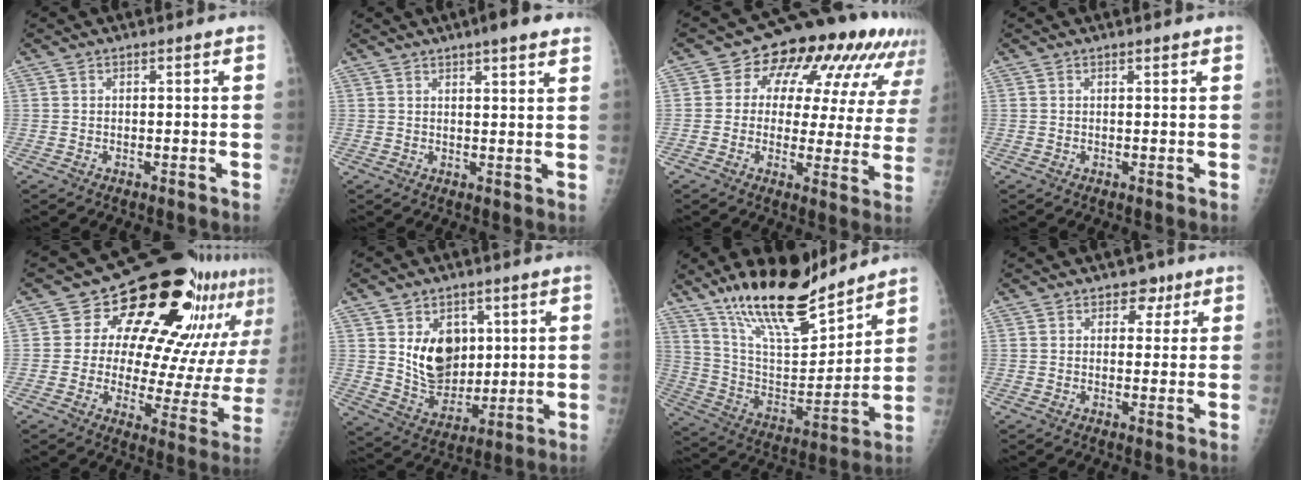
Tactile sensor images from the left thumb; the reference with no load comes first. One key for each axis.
{"total": 7.0, "fx": 4.9, "fy": 1.0, "fz": 4.8, "tx": -0.051, "ty": -0.007, "tz": 0.063}
{"total": 19.2, "fx": 8.8, "fy": 10.5, "fz": 13.4, "tx": -0.139, "ty": 0.006, "tz": 0.106}
{"total": 0.8, "fx": 0.7, "fy": 0.0, "fz": 0.5, "tx": -0.006, "ty": -0.001, "tz": 0.012}
{"total": 23.8, "fx": 15.0, "fy": 11.8, "fz": 14.3, "tx": -0.159, "ty": -0.065, "tz": 0.188}
{"total": 11.6, "fx": 3.3, "fy": 8.4, "fz": 7.2, "tx": -0.078, "ty": -0.029, "tz": 0.074}
{"total": 20.7, "fx": 16.5, "fy": 5.8, "fz": 11.1, "tx": -0.157, "ty": -0.093, "tz": 0.296}
{"total": 3.5, "fx": 2.0, "fy": 2.6, "fz": 1.3, "tx": 0.010, "ty": -0.008, "tz": 0.024}